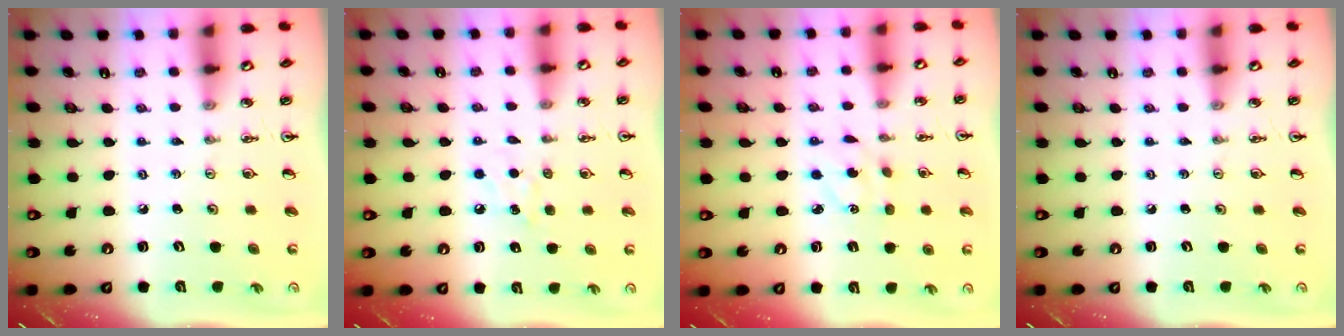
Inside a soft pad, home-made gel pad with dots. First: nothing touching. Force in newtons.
{"total": 5.3, "press": 5.2, "slide": 0.8}
{"total": 3.2, "press": 3.1, "slide": 0.7}
{"total": 0.0}